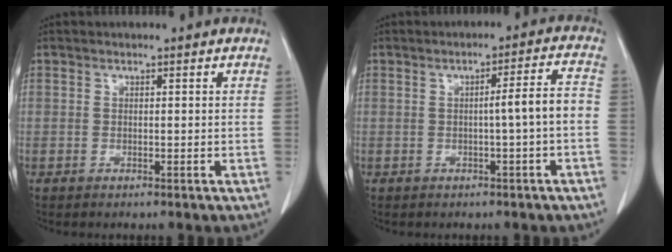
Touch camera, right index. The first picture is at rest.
{"total": 4.8, "force": [-1.0, -0.5, 4.6], "torque": [-0.065, 0.010, -0.014]}